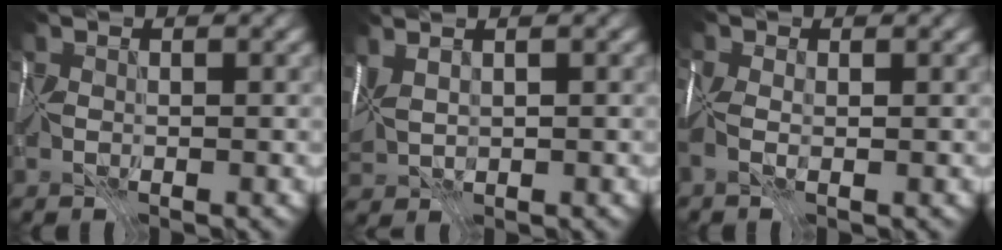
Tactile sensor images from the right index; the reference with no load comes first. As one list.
[{"total": 3.5, "force": [1.6, 1.8, 2.6], "torque": [-0.060, 0.015, 0.041]}, {"total": 3.2, "force": [-0.4, 2.0, 2.5], "torque": [-0.062, 0.008, -0.001]}]